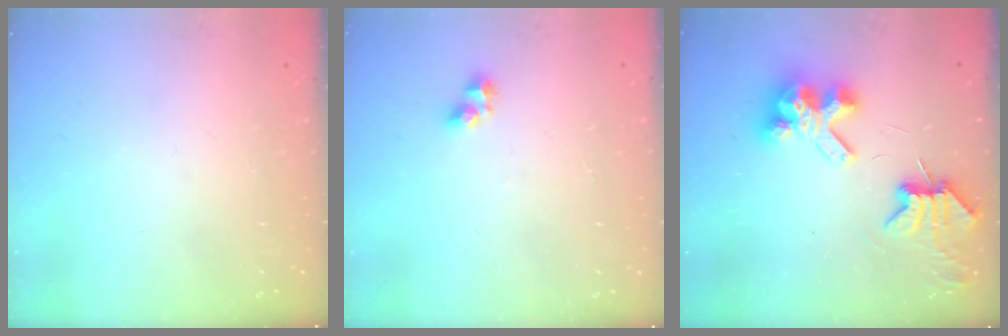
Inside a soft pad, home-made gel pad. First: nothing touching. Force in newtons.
{"total": 3.7, "press": 3.7, "slide": 0.3}
{"total": 8.0, "press": 8.0, "slide": 1.1}